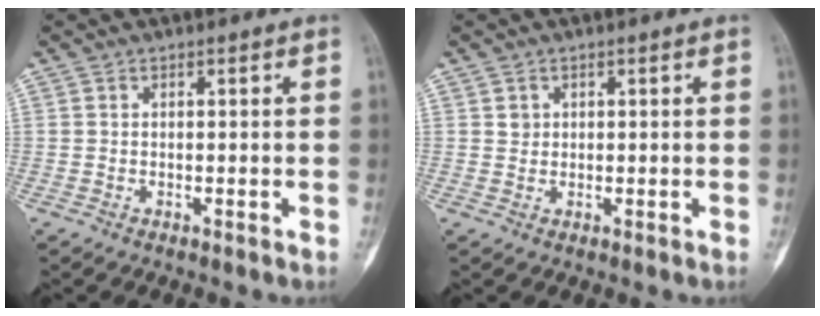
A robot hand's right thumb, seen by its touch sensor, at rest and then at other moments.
{"total": 1.2, "force": [0.5, 1.1, 0.3], "torque": [0.004, -0.001, 0.006]}